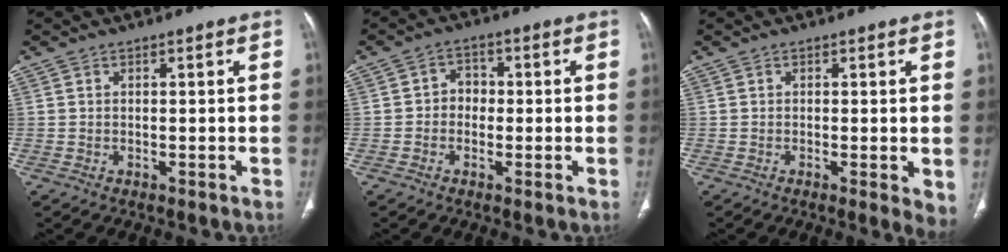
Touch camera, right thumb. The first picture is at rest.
{"total": 3.8, "force": [-0.4, 3.3, 1.8], "torque": [-0.002, 0.016, -0.015]}
{"total": 3.9, "force": [-0.4, 1.0, 3.7], "torque": [-0.050, -0.011, -0.009]}